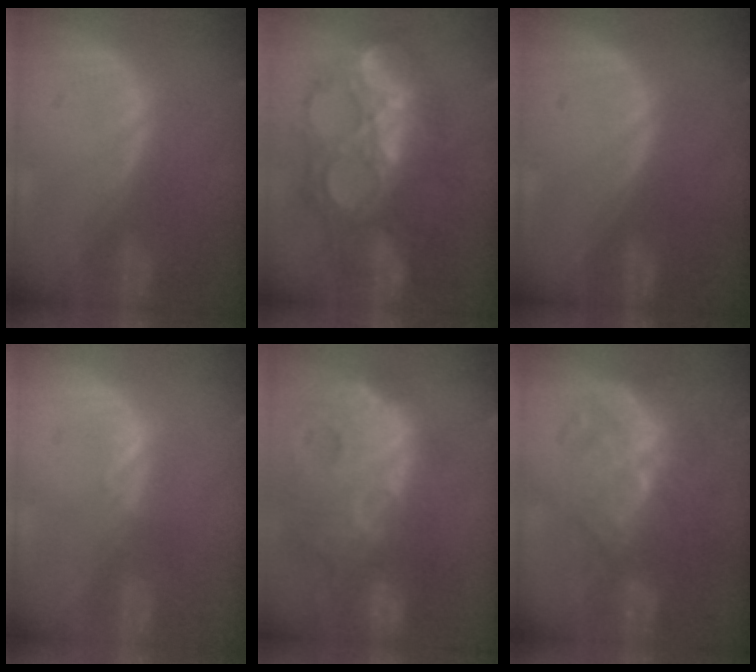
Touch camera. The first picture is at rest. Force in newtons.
{"total": 11.3, "press": 11.3, "slide": 1.2}
{"total": 0.0}
{"total": 1.1, "press": 1.0, "slide": 0.4}
{"total": 14.9, "press": 12.8, "slide": 7.6}
{"total": 9.6, "press": 8.5, "slide": 4.5}